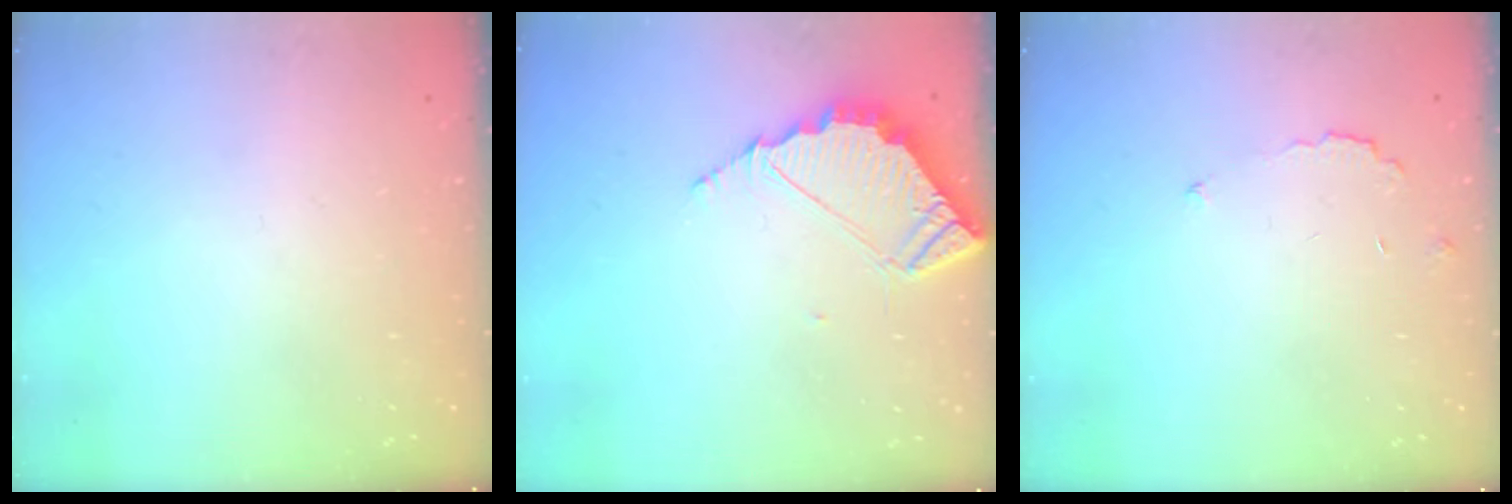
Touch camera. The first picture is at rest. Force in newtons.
{"total": 5.5, "press": 5.5, "slide": 0.2}
{"total": 3.1, "press": 3.1, "slide": 0.3}